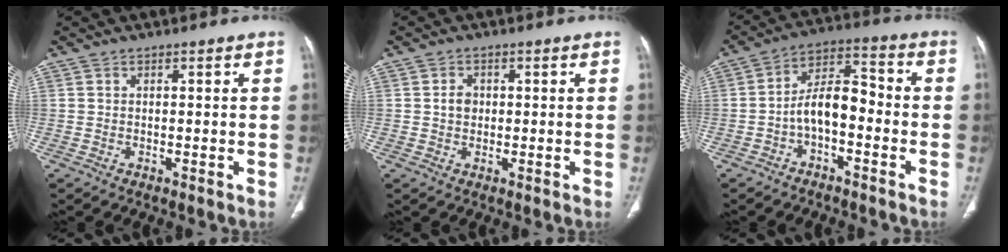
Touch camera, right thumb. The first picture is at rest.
{"total": 2.5, "force": [0.2, 2.1, 1.4], "torque": [-0.012, 0.006, 0.003]}
{"total": 8.9, "force": [-2.7, 4.7, 7.1], "torque": [-0.110, 0.049, -0.055]}